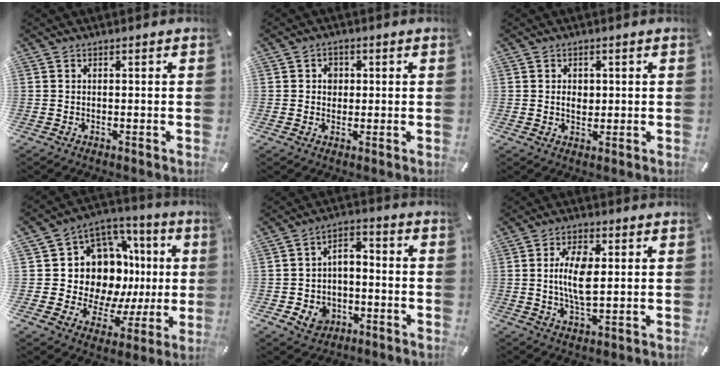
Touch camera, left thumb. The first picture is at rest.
{"total": 3.0, "force": [0.2, 2.8, 1.2], "torque": [-0.004, -0.004, -0.004]}
{"total": 2.8, "force": [0.4, 2.2, 1.7], "torque": [-0.022, -0.001, 0.002]}
{"total": 15.0, "force": [3.1, 12.3, 8.1], "torque": [-0.144, -0.060, 0.072]}
{"total": 7.2, "force": [-3.2, 4.2, 4.9], "torque": [-0.113, 0.014, -0.064]}
{"total": 9.0, "force": [1.2, 4.2, 7.8], "torque": [-0.179, -0.005, 0.010]}